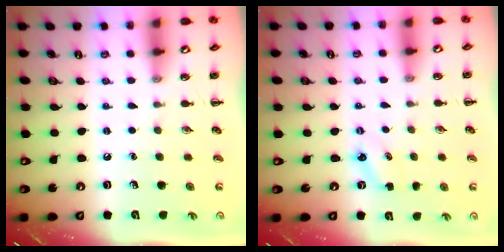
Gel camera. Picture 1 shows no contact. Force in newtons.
{"total": 2.8, "press": 2.7, "slide": 0.7}